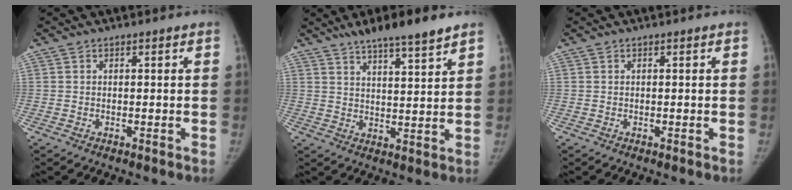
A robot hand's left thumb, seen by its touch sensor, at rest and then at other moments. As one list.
[{"total": 10.5, "force": [7.9, 1.6, 6.8], "torque": [-0.097, -0.029, 0.129]}, {"total": 0.0}]